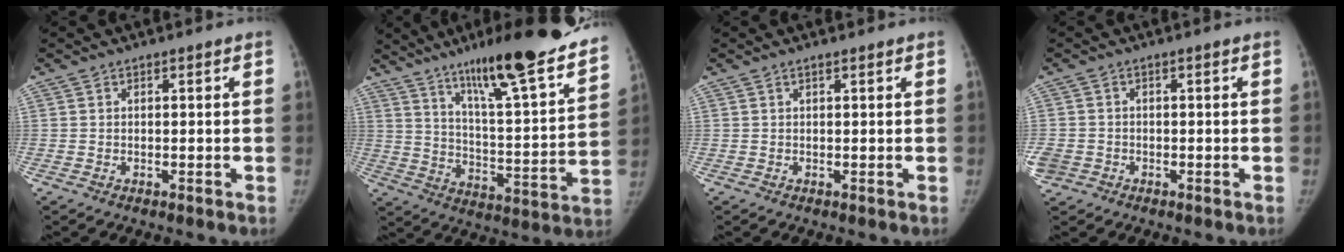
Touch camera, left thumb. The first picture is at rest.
{"total": 26.3, "force": [19.6, 3.3, 17.3], "torque": [-0.240, -0.083, 0.293]}
{"total": 0.6, "force": [0.5, 0.1, 0.4], "torque": [-0.008, 0.000, 0.007]}
{"total": 4.3, "force": [-1.5, 3.8, 1.5], "torque": [-0.040, 0.009, -0.022]}